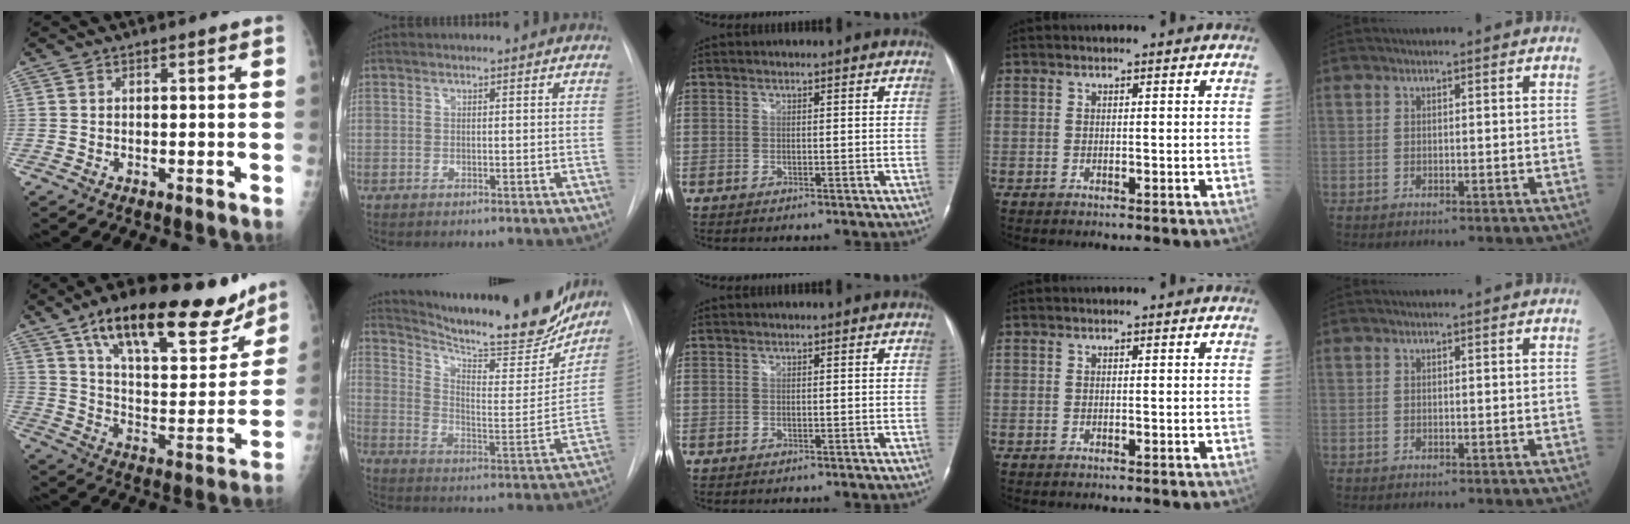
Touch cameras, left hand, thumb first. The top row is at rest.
{"thumb": {"total": 27.5, "force": [18.4, 10.1, 17.8], "torque": [-0.229, -0.052, 0.289]}, "index": {"total": 24.3, "force": [21.2, 4.2, 11.1], "torque": [-0.179, -0.050, 0.296]}}